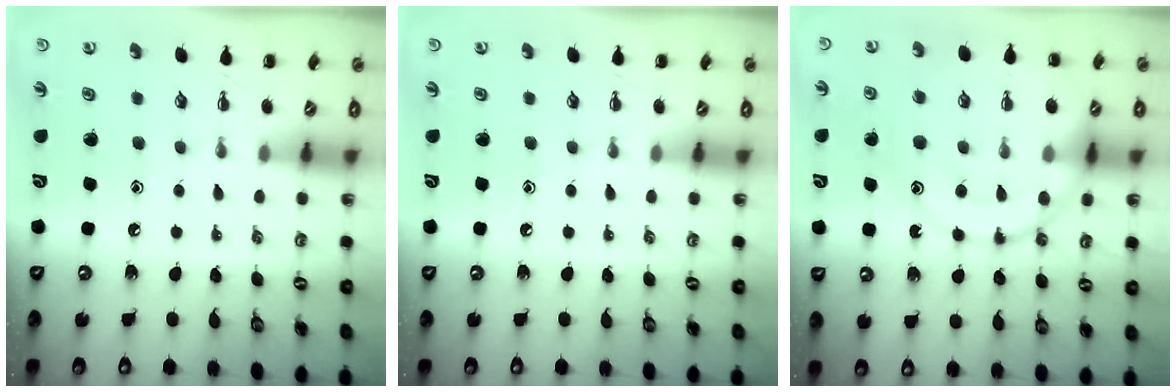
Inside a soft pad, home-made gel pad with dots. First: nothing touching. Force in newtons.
{"total": 0.0}
{"total": 19.5, "press": 19.3, "slide": 3.0}